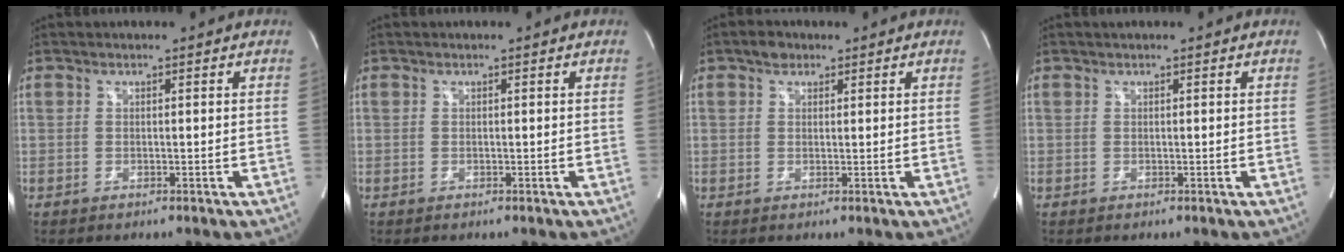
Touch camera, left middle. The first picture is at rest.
{"total": 0.0}
{"total": 1.9, "force": [1.2, 1.3, 0.7], "torque": [-0.013, 0.009, 0.017]}
{"total": 0.6, "force": [0.5, 0.1, 0.3], "torque": [-0.009, 0.010, 0.010]}